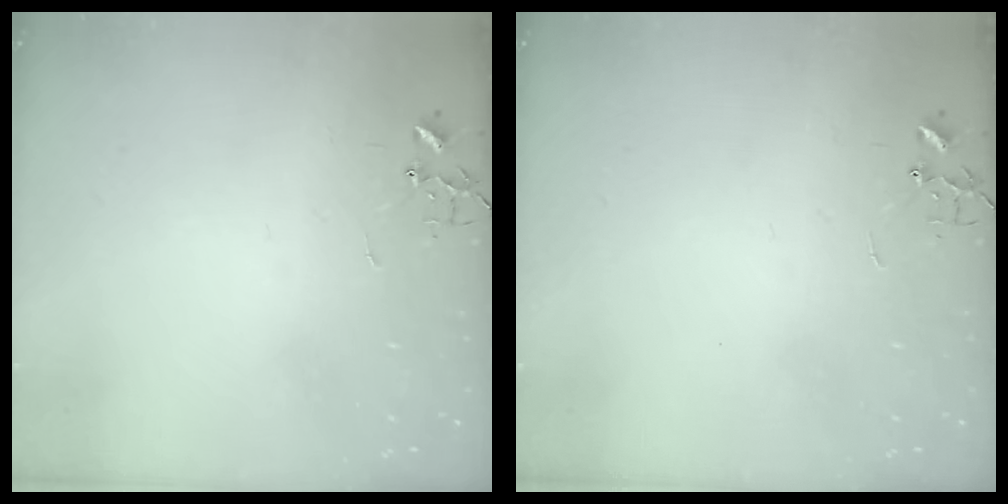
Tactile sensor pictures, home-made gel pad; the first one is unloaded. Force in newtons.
{"total": 0.0}